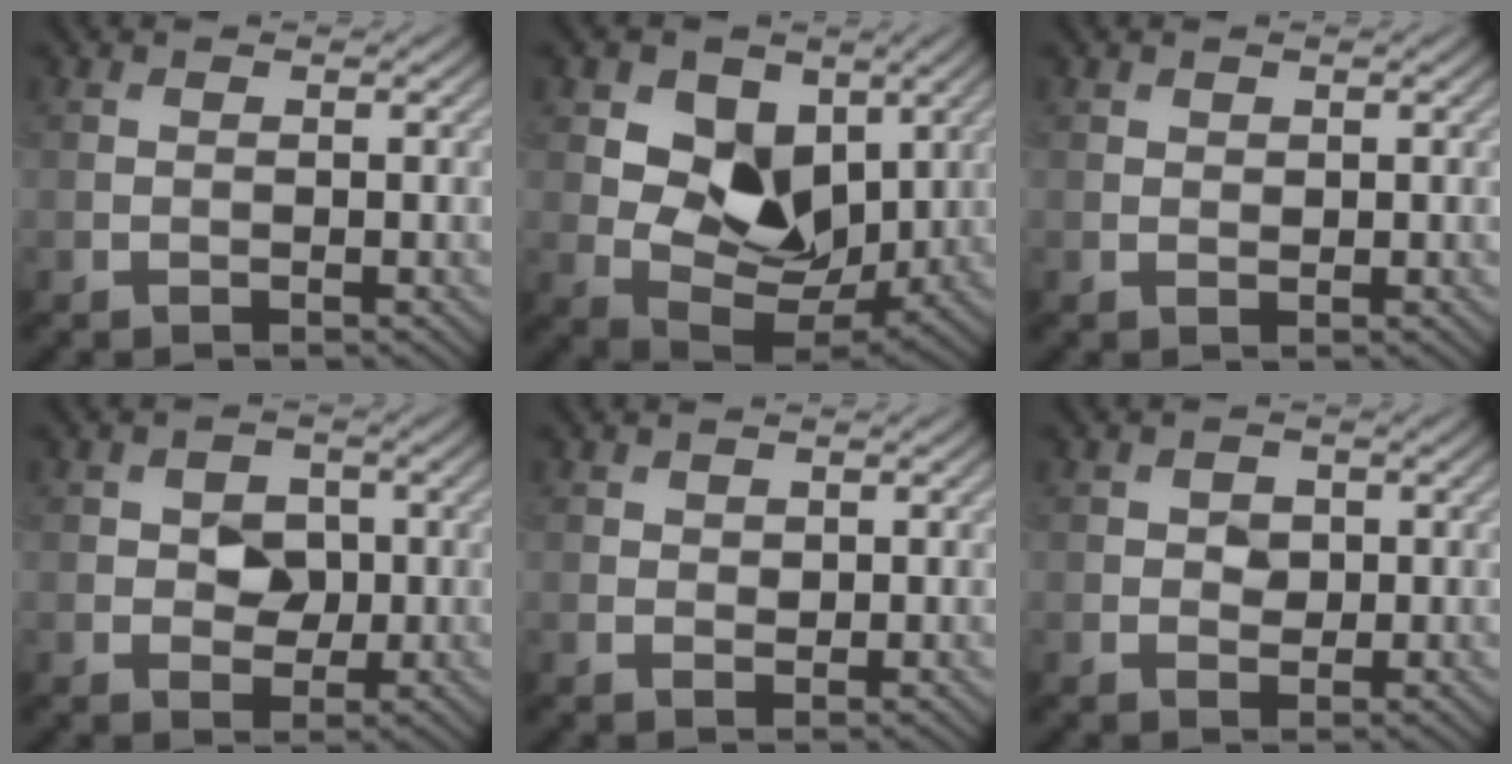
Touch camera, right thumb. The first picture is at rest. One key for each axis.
{"total": 10.1, "fx": 3.1, "fy": 7.1, "fz": 6.4, "tx": -0.124, "ty": -0.005, "tz": 0.044}
{"total": 0.7, "fx": 0.4, "fy": 0.5, "fz": 0.2, "tx": -0.001, "ty": -0.004, "tz": 0.010}
{"total": 3.7, "fx": 0.0, "fy": 3.0, "fz": 2.2, "tx": -0.038, "ty": -0.002, "tz": -0.012}
{"total": 1.0, "fx": 0.5, "fy": 0.8, "fz": 0.3, "tx": -0.007, "ty": -0.005, "tz": 0.011}
{"total": 1.9, "fx": 0.2, "fy": 1.6, "fz": 1.0, "tx": -0.019, "ty": -0.003, "tz": -0.002}